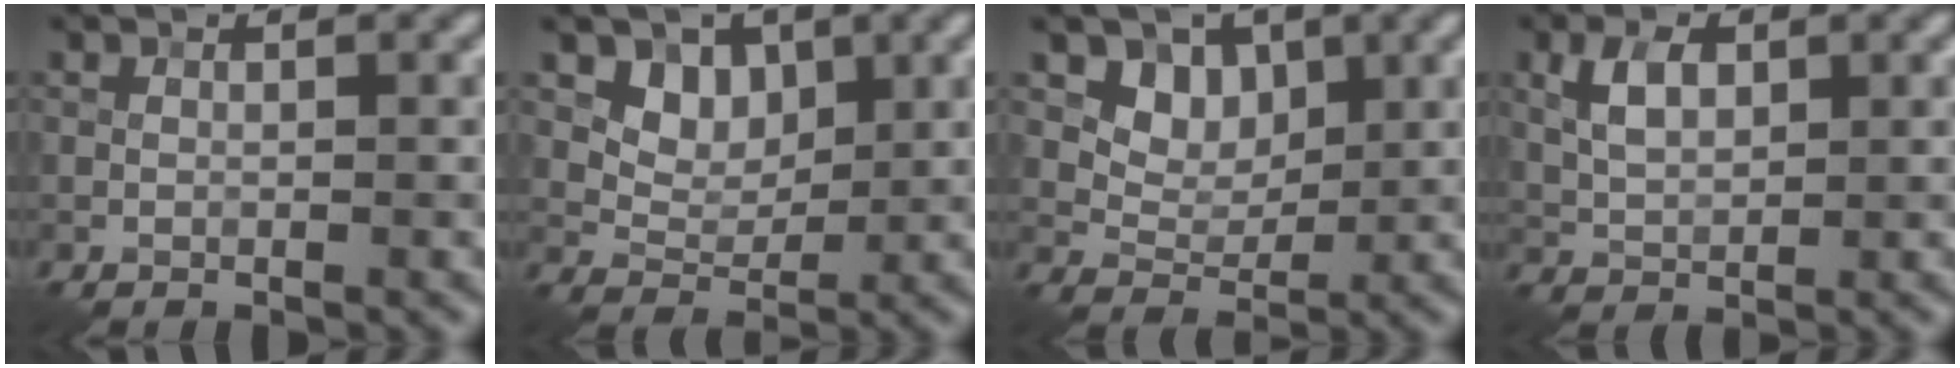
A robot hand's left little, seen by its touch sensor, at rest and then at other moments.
{"total": 3.5, "force": [1.7, 2.6, 1.6], "torque": [-0.032, -0.018, 0.039]}
{"total": 3.8, "force": [1.8, 2.9, 1.7], "torque": [-0.032, -0.020, 0.042]}
{"total": 3.3, "force": [1.0, 2.0, 2.4], "torque": [-0.052, 0.005, 0.020]}